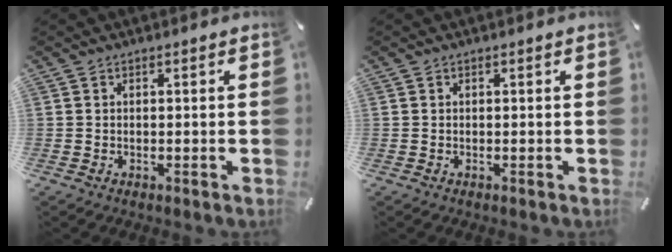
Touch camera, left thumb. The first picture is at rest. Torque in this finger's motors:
{"motor_torque": [-0.19, -0.26, -0.13, 0.08, 0.00]}